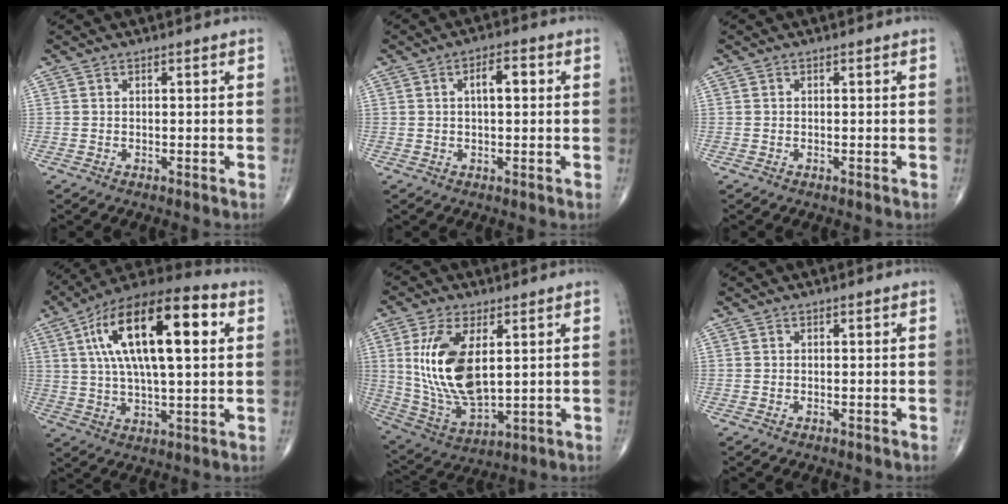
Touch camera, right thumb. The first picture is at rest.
{"total": 4.4, "force": [0.8, 1.9, 3.9], "torque": [-0.055, 0.010, 0.011]}
{"total": 0.0}
{"total": 23.1, "force": [6.4, 8.8, 20.5], "torque": [-0.352, 0.017, 0.099]}
{"total": 16.2, "force": [3.3, 7.9, 13.8], "torque": [-0.270, -0.020, 0.077]}
{"total": 0.0}